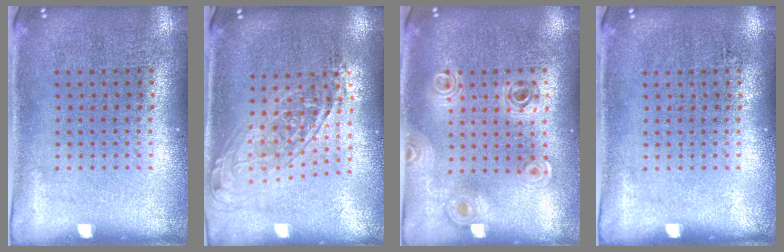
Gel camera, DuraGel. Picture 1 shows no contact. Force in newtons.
{"total": 1.5, "press": 1.3, "slide": 0.8}
{"total": 0.8, "press": 0.8, "slide": 0.1}
{"total": 0.0}